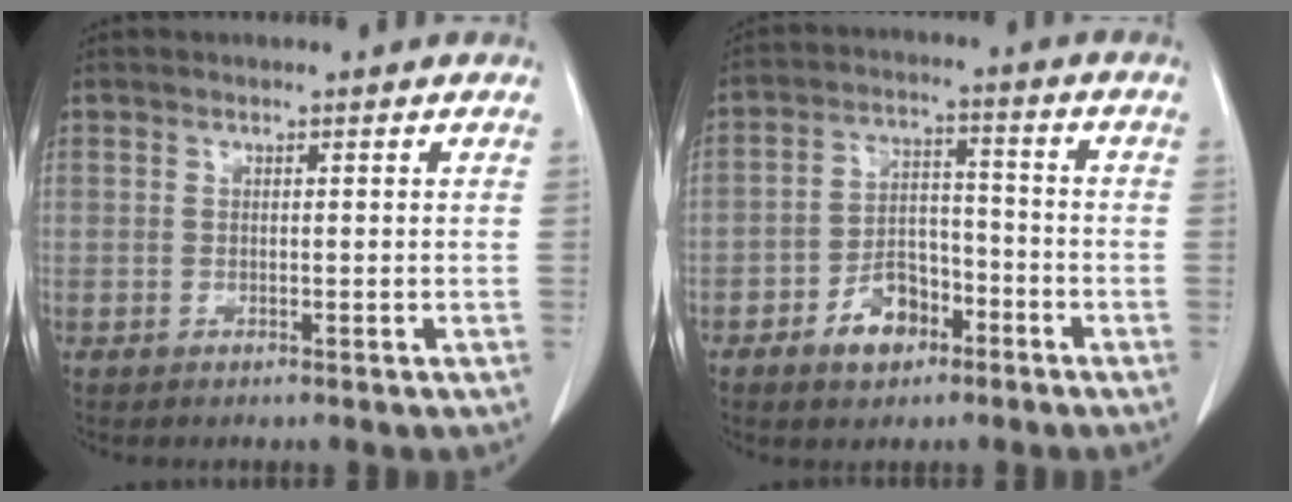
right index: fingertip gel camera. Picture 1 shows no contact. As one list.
[{"total": 7.4, "force": [-4.0, 4.7, 4.1], "torque": [-0.074, 0.020, -0.062]}]